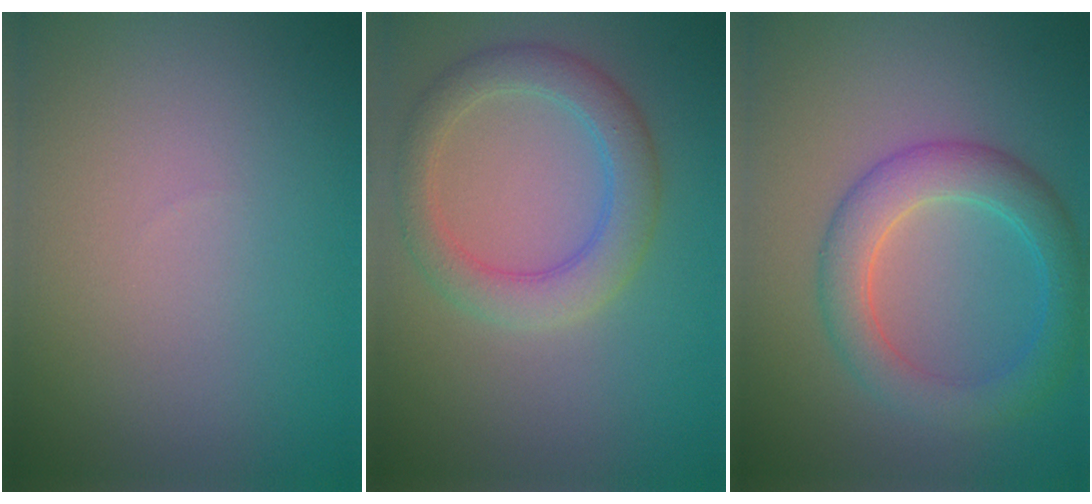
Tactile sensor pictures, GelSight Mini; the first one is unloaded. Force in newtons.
{"total": 3.9, "press": 3.9, "slide": 0.1}
{"total": 4.7, "press": 4.7, "slide": 0.1}